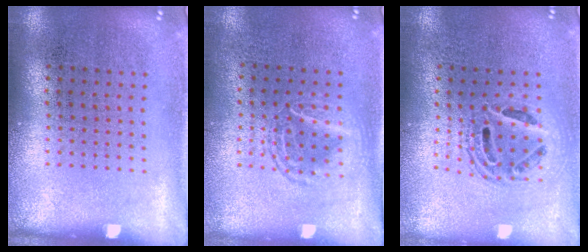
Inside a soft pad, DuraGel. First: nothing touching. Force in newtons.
{"total": 1.3, "press": 1.2, "slide": 0.5}
{"total": 1.6, "press": 1.3, "slide": 0.9}